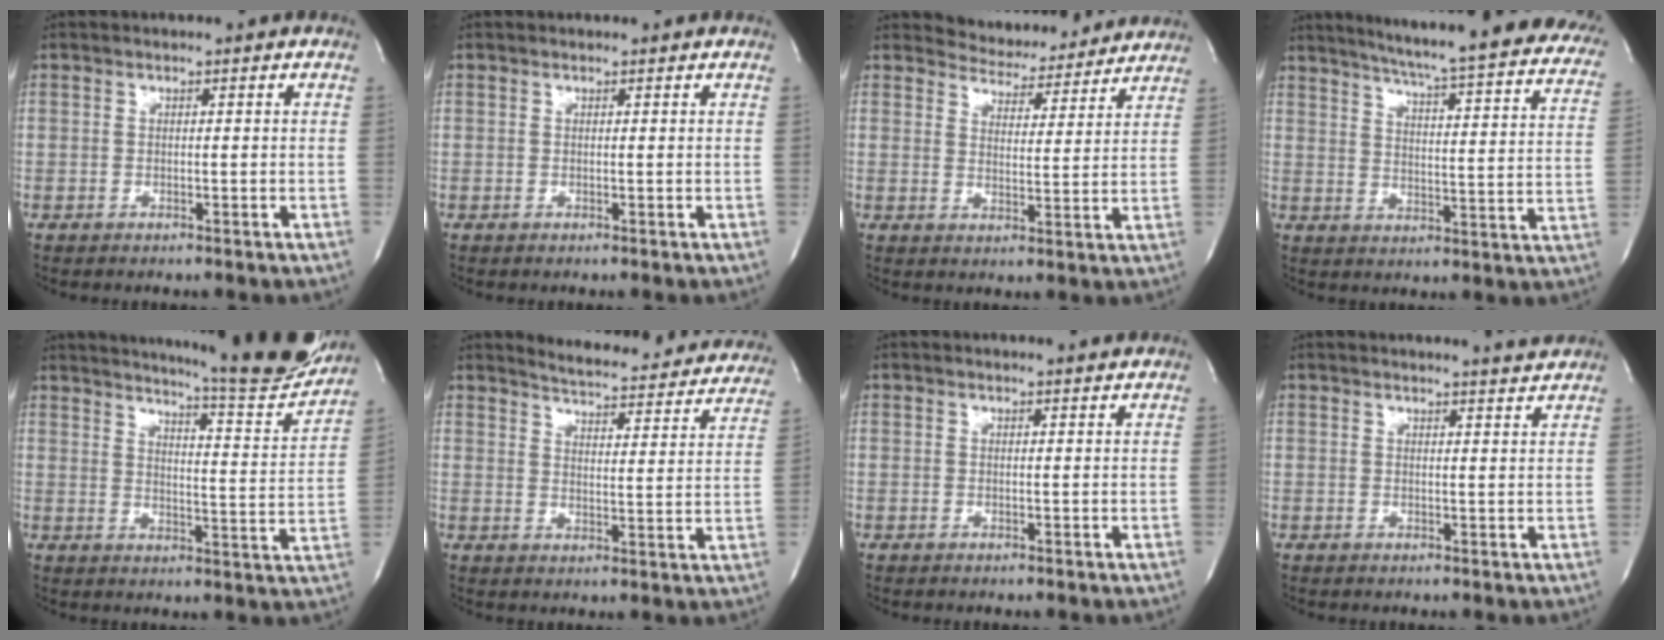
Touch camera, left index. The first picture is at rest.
{"total": 0.5, "force": [0.5, 0.1, 0.0], "torque": [-0.003, 0.003, 0.005]}
{"total": 9.2, "force": [8.9, 2.1, 0.3], "torque": [-0.003, -0.001, 0.115]}
{"total": 29.8, "force": [25.7, 2.5, 14.9], "torque": [-0.197, -0.069, 0.302]}
{"total": 19.7, "force": [18.2, 0.5, 7.5], "torque": [-0.111, -0.075, 0.225]}
{"total": 18.3, "force": [17.6, 3.0, 4.2], "torque": [-0.046, -0.054, 0.200]}
{"total": 1.6, "force": [1.6, -0.2, 0.2], "torque": [-0.010, -0.003, 0.019]}
{"total": 3.6, "force": [3.5, -0.6, 0.4], "torque": [-0.014, -0.009, 0.036]}